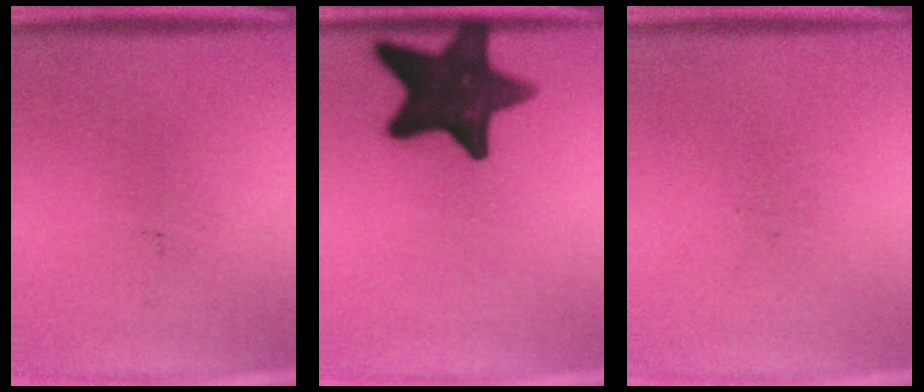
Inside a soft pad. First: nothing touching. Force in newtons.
{"total": 16.2}
{"total": 0.0}